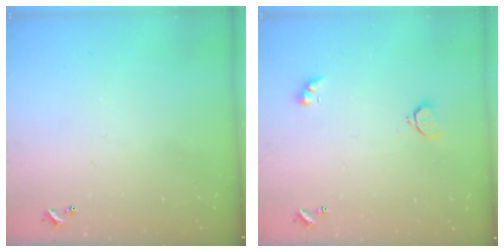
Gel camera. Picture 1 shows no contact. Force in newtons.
{"total": 3.1, "press": 3.0, "slide": 0.6}